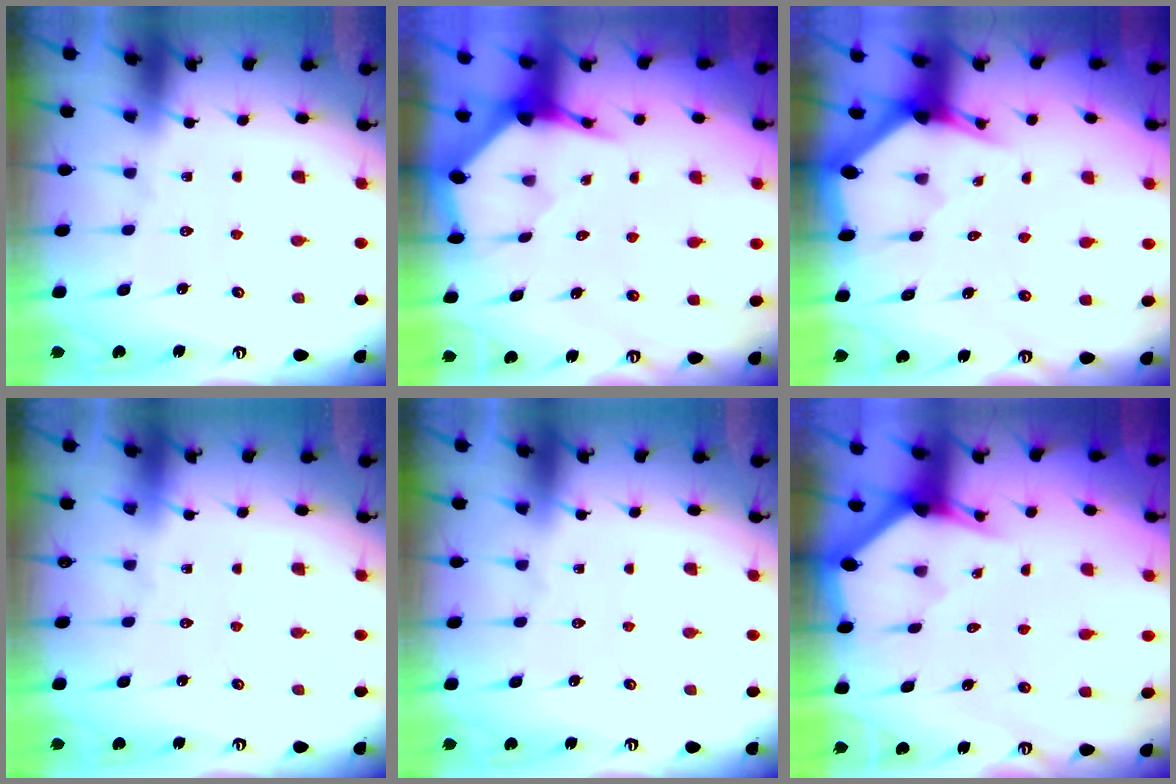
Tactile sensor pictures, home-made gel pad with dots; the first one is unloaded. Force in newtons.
{"total": 3.6, "press": 3.5, "slide": 0.4}
{"total": 3.0, "press": 3.0, "slide": 0.2}
{"total": 0.0}
{"total": 0.0}
{"total": 2.2, "press": 2.2, "slide": 0.1}